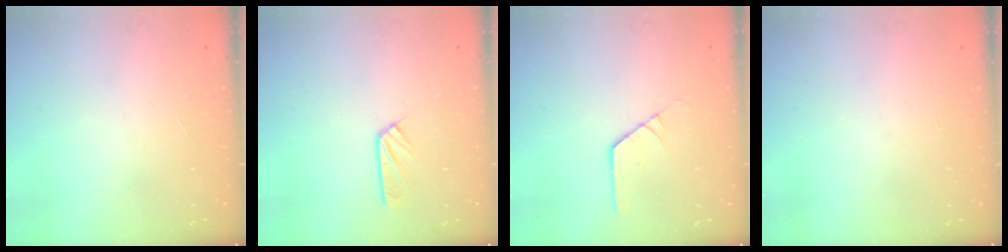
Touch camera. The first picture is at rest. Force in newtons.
{"total": 4.6, "press": 4.6, "slide": 0.2}
{"total": 1.0, "press": 1.0, "slide": 0.1}
{"total": 0.0}